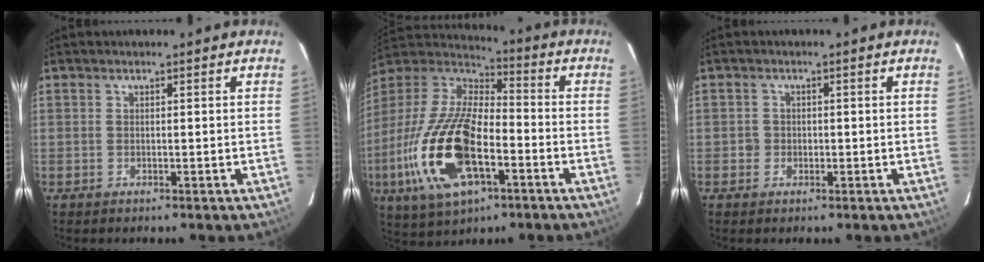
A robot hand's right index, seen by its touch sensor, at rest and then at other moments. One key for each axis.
{"total": 23.2, "fx": -7.8, "fy": 10.5, "fz": 19.2, "tx": -0.414, "ty": -0.029, "tz": -0.144}
{"total": 1.7, "fx": -0.4, "fy": 1.7, "fz": 0.1, "tx": 0.000, "ty": 0.003, "tz": -0.006}